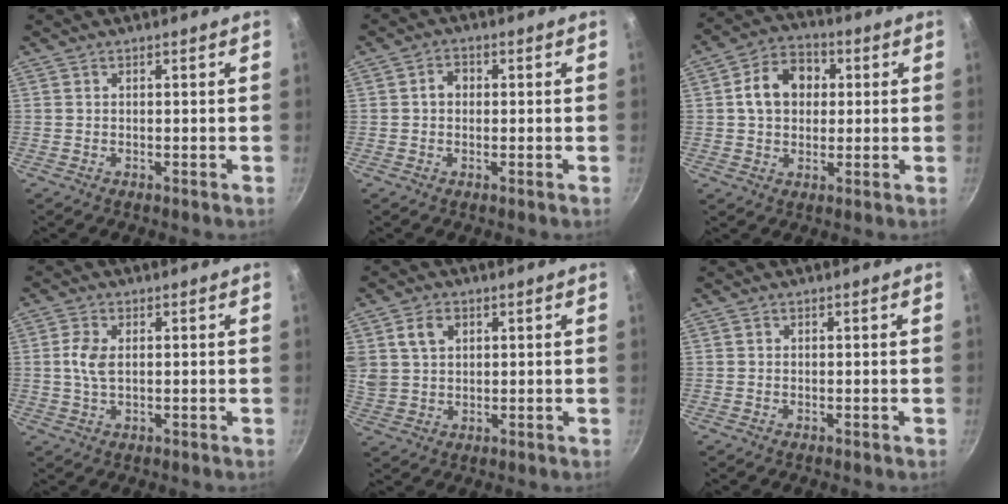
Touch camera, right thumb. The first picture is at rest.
{"total": 2.7, "force": [0.1, 2.2, 1.6], "torque": [-0.013, 0.010, -0.001]}
{"total": 10.2, "force": [1.7, 8.0, 6.2], "torque": [-0.073, 0.019, 0.016]}
{"total": 4.3, "force": [0.5, 2.4, 3.5], "torque": [-0.076, 0.005, 0.009]}
{"total": 7.7, "force": [3.0, 5.8, 4.2], "torque": [-0.070, -0.002, 0.059]}
{"total": 0.0}